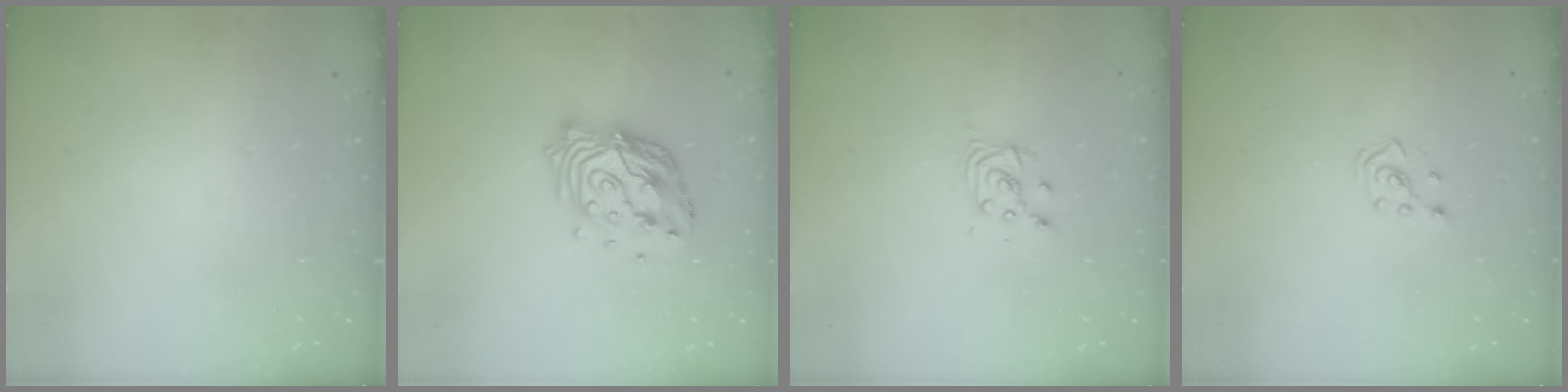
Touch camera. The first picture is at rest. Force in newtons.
{"total": 14.8, "press": 14.7, "slide": 1.5}
{"total": 4.6, "press": 4.6, "slide": 0.5}
{"total": 2.3, "press": 2.2, "slide": 0.8}